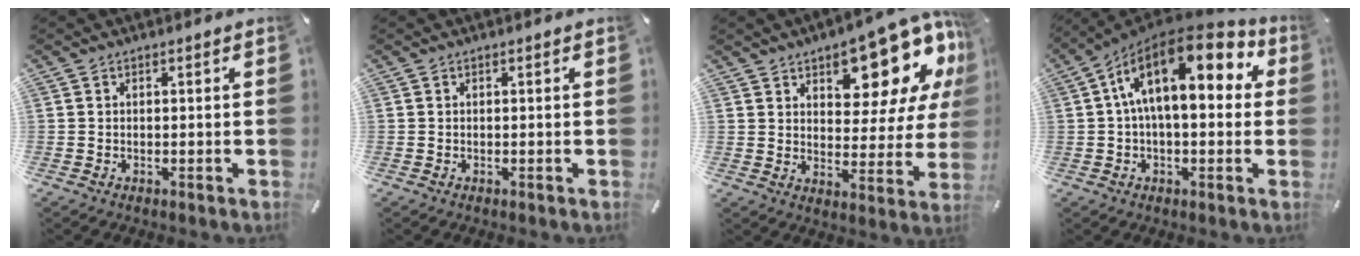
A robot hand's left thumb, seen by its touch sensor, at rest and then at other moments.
{"total": 0.0}
{"total": 16.1, "force": [11.6, 7.3, 8.6], "torque": [-0.103, -0.096, 0.194]}
{"total": 18.5, "force": [5.9, 8.6, 15.2], "torque": [-0.254, -0.036, 0.096]}